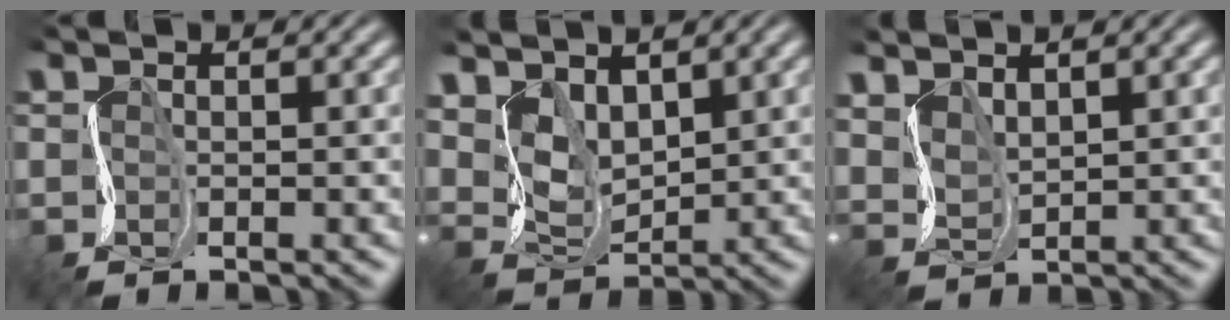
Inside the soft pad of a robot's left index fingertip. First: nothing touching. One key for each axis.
{"total": 4.3, "fx": 3.2, "fy": 2.4, "fz": 1.7, "tx": -0.051, "ty": -0.002, "tz": 0.067}
{"total": 2.9, "fx": 2.8, "fy": 0.9, "fz": 0.3, "tx": -0.018, "ty": 0.006, "tz": 0.063}